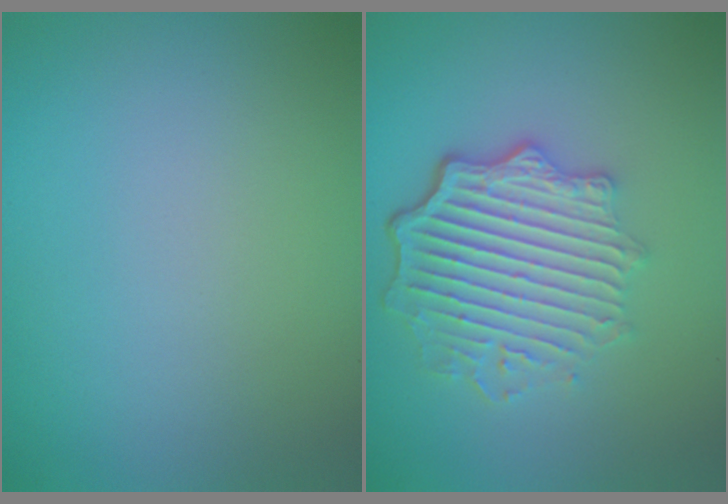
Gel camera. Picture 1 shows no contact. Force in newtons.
{"total": 6.1, "press": 4.5, "slide": 4.1}